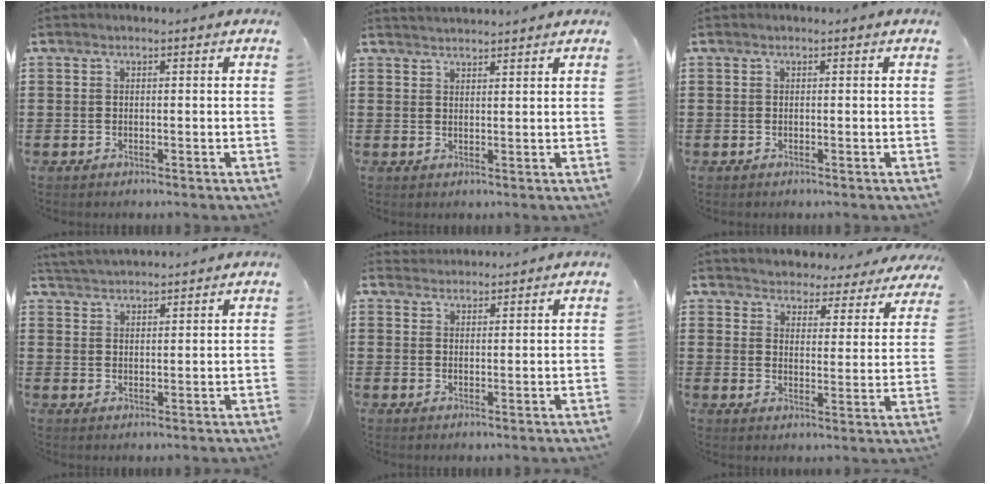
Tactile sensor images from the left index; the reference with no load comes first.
{"total": 1.8, "force": [1.8, -0.1, -0.1], "torque": [-0.003, -0.002, 0.036]}
{"total": 0.0}
{"total": 2.9, "force": [2.9, 0.1, -0.2], "torque": [-0.006, -0.006, 0.055]}
{"total": 1.9, "force": [1.9, 0.2, -0.3], "torque": [-0.001, -0.001, 0.038]}
{"total": 3.9, "force": [3.8, 0.2, -0.7], "torque": [-0.015, -0.034, 0.062]}